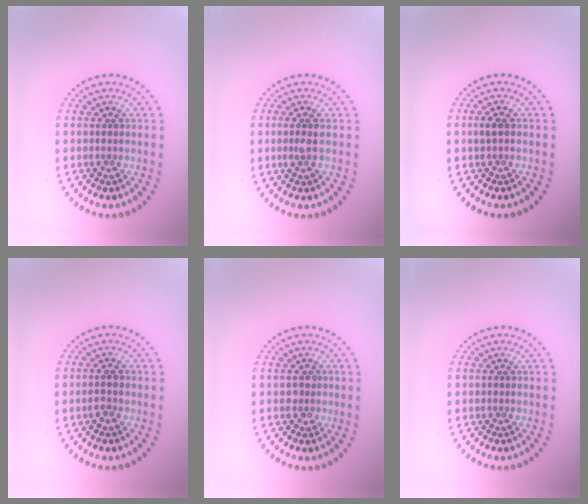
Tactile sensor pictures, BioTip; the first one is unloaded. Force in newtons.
{"total": 1.3, "press": 1.2, "slide": 0.6}
{"total": 1.1, "press": 1.1, "slide": 0.0}
{"total": 1.5, "press": 1.5, "slide": 0.2}
{"total": 1.0, "press": 0.8, "slide": 0.6}
{"total": 0.0}